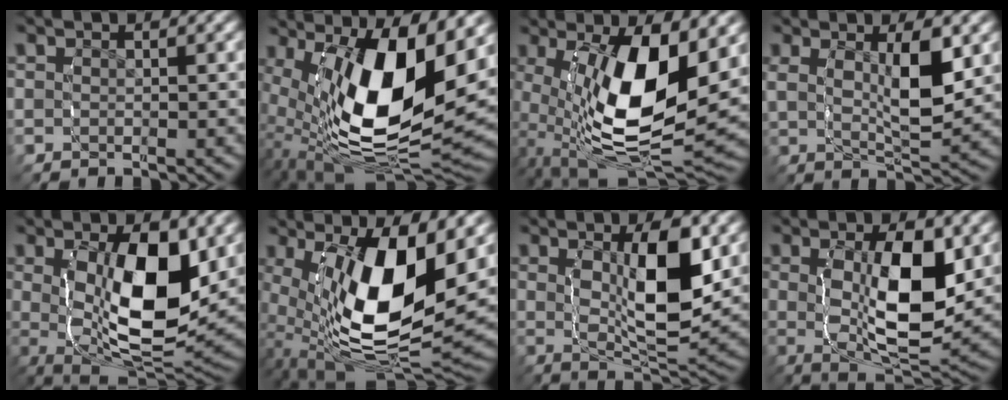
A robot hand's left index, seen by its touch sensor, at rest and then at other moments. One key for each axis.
{"total": 15.7, "fx": -0.3, "fy": 8.1, "fz": 13.4, "tx": -0.246, "ty": -0.032, "tz": 0.016}
{"total": 12.8, "fx": -0.1, "fy": 6.3, "fz": 11.1, "tx": -0.209, "ty": -0.032, "tz": 0.017}
{"total": 5.6, "fx": 1.0, "fy": 2.1, "fz": 5.1, "tx": -0.094, "ty": -0.013, "tz": 0.024}
{"total": 12.7, "fx": -0.6, "fy": 6.9, "fz": 10.6, "tx": -0.202, "ty": -0.044, "tz": 0.016}
{"total": 14.1, "fx": -0.5, "fy": 7.3, "fz": 12.0, "tx": -0.231, "ty": -0.036, "tz": 0.013}
{"total": 8.4, "fx": 0.9, "fy": 3.3, "fz": 7.6, "tx": -0.141, "ty": -0.018, "tz": 0.027}
{"total": 9.8, "fx": 0.0, "fy": 4.6, "fz": 8.6, "tx": -0.154, "ty": -0.025, "tz": 0.016}